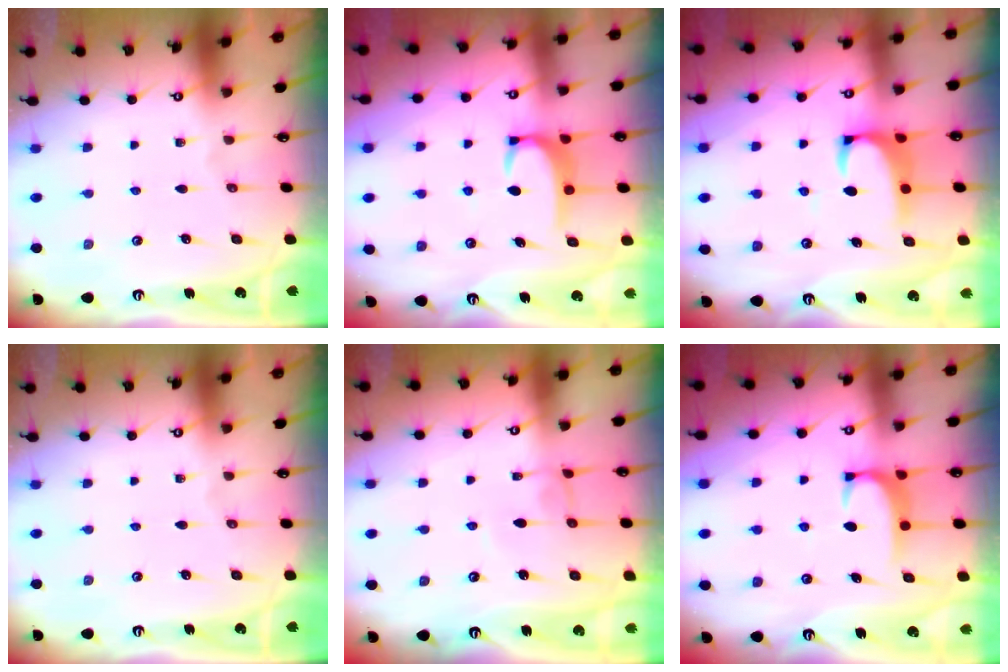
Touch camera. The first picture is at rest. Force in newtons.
{"total": 3.5, "press": 3.5, "slide": 0.5}
{"total": 2.1, "press": 1.8, "slide": 0.9}
{"total": 0.0}
{"total": 1.9, "press": 1.9, "slide": 0.2}
{"total": 1.8, "press": 1.7, "slide": 0.5}